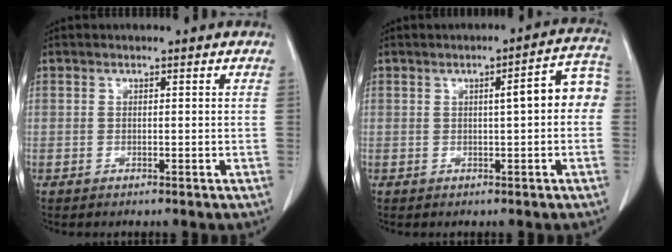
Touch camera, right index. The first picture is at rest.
{"total": 6.6, "force": [0.4, 1.0, 6.6], "torque": [-0.082, 0.026, 0.000]}